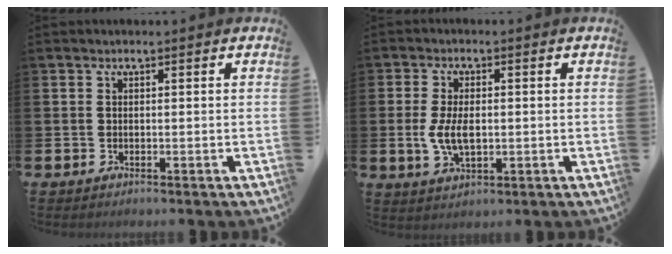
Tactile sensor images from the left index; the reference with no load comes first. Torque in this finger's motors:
{"motor_torque": [0.69, 0.04, 0.20, 0.21]}